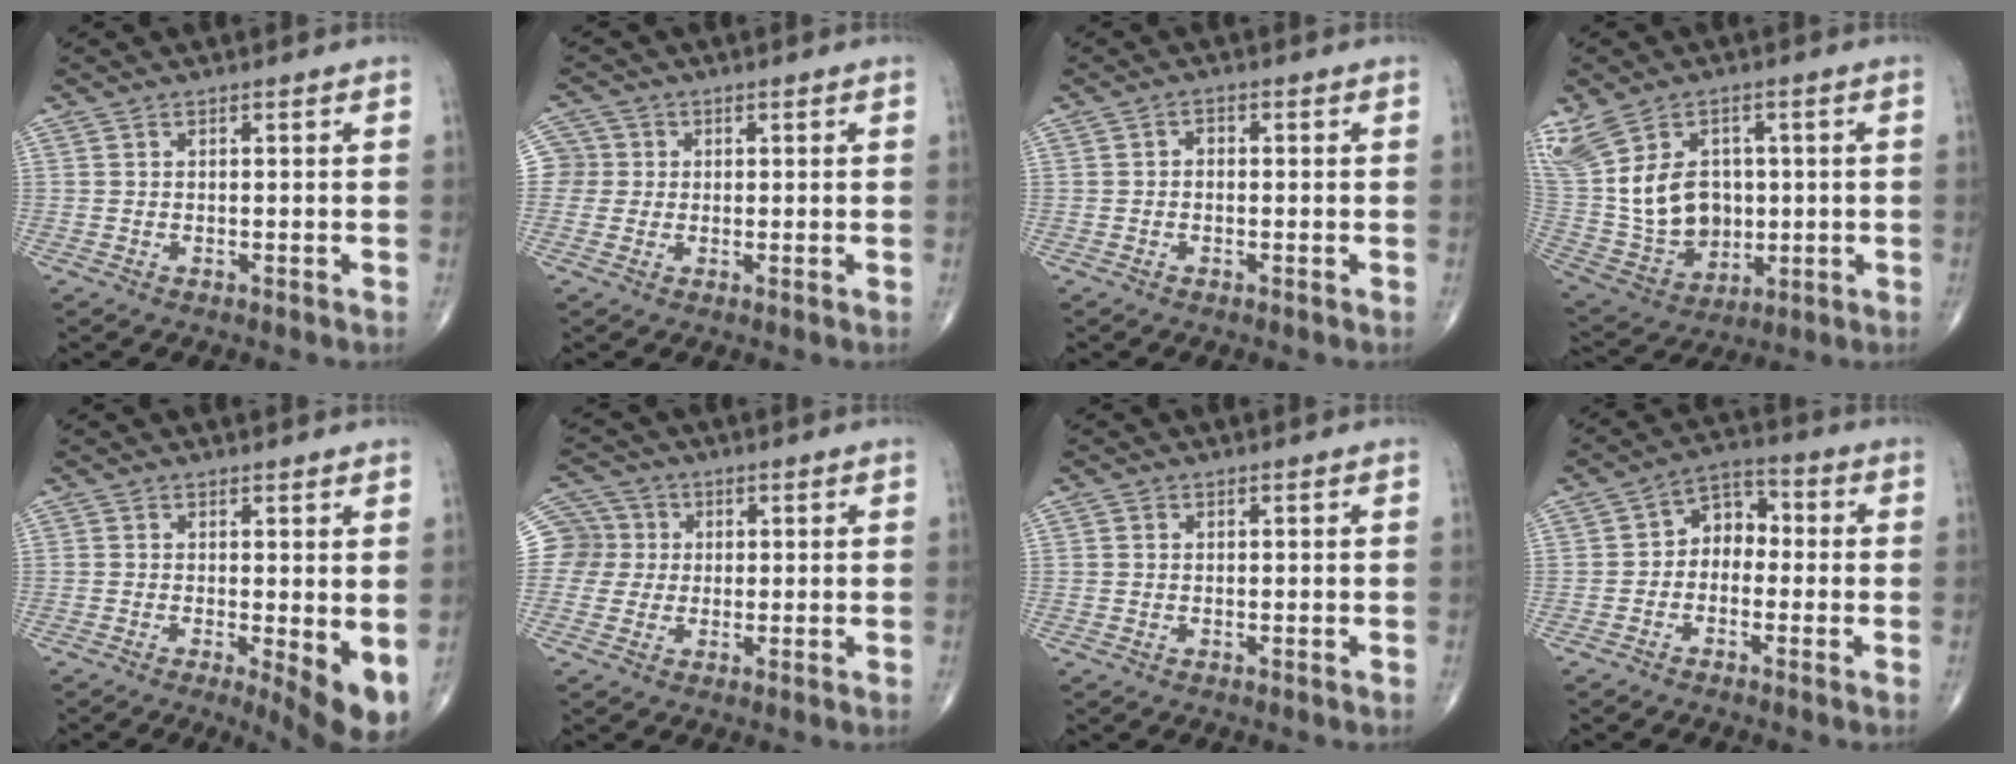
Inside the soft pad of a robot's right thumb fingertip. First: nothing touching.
{"total": 4.1, "force": [0.3, 4.0, 0.2], "torque": [0.019, 0.008, 0.000]}
{"total": 1.3, "force": [-0.1, 1.0, 0.9], "torque": [-0.006, 0.005, -0.005]}
{"total": 19.6, "force": [4.3, 14.4, 12.5], "torque": [-0.262, 0.010, 0.117]}
{"total": 6.8, "force": [-0.5, 1.9, 6.6], "torque": [-0.091, -0.017, -0.003]}
{"total": 8.2, "force": [0.9, 8.1, 1.1], "torque": [-0.007, 0.021, 0.012]}
{"total": 0.0}
{"total": 6.4, "force": [-0.8, 4.8, 4.1], "torque": [-0.035, 0.030, -0.032]}